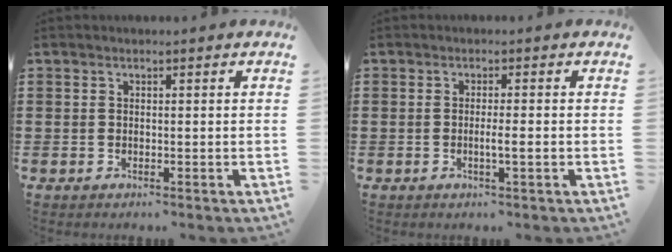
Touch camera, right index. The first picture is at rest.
{"total": 1.9, "force": [-0.5, -0.1, 1.8], "torque": [-0.030, -0.003, -0.011]}